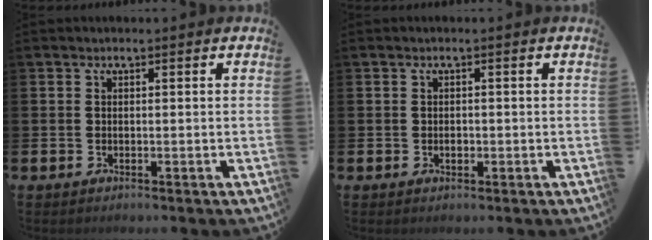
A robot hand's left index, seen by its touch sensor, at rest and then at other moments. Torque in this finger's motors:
{"motor_torque": [0.03, 0.00, 0.00, 0.04]}